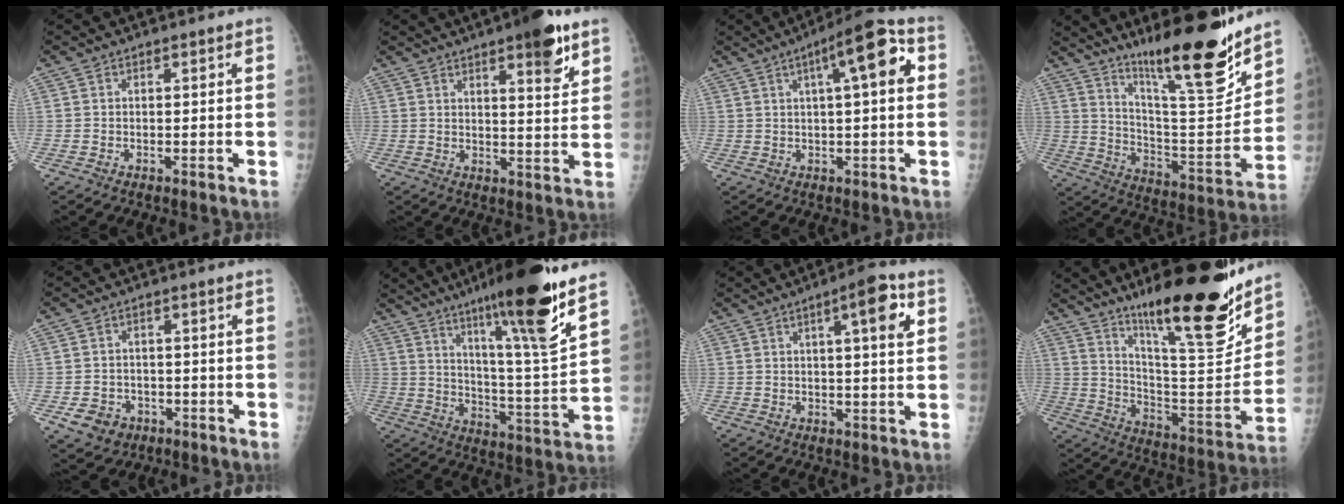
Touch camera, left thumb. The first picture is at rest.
{"total": 9.5, "force": [5.7, 2.4, 7.2], "torque": [-0.083, -0.030, 0.075]}
{"total": 11.5, "force": [3.2, 2.8, 10.7], "torque": [-0.151, 0.024, 0.040]}
{"total": 21.4, "force": [16.1, 3.3, 13.7], "torque": [-0.180, -0.109, 0.269]}
{"total": 6.4, "force": [-3.1, 5.3, 1.8], "torque": [-0.017, 0.019, -0.041]}
{"total": 21.5, "force": [14.1, 1.3, 16.2], "torque": [-0.230, -0.068, 0.227]}
{"total": 8.1, "force": [3.0, 1.8, 7.3], "torque": [-0.097, -0.004, 0.037]}
{"total": 25.1, "force": [17.7, 5.1, 17.0], "torque": [-0.231, -0.101, 0.289]}